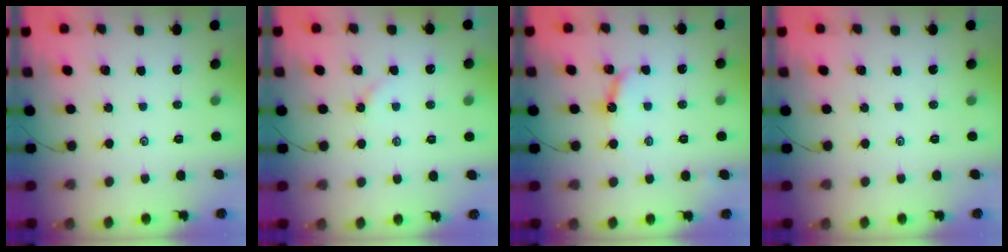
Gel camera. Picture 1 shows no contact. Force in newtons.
{"total": 3.0, "press": 3.0, "slide": 0.4}
{"total": 7.2, "press": 7.2, "slide": 0.2}
{"total": 0.0}